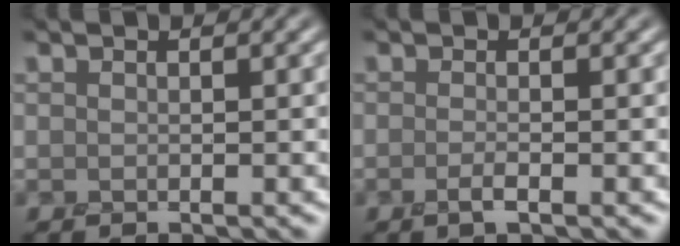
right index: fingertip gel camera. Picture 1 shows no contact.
{"total": 1.2, "force": [-0.8, 0.1, 0.8], "torque": [-0.014, -0.005, -0.020]}